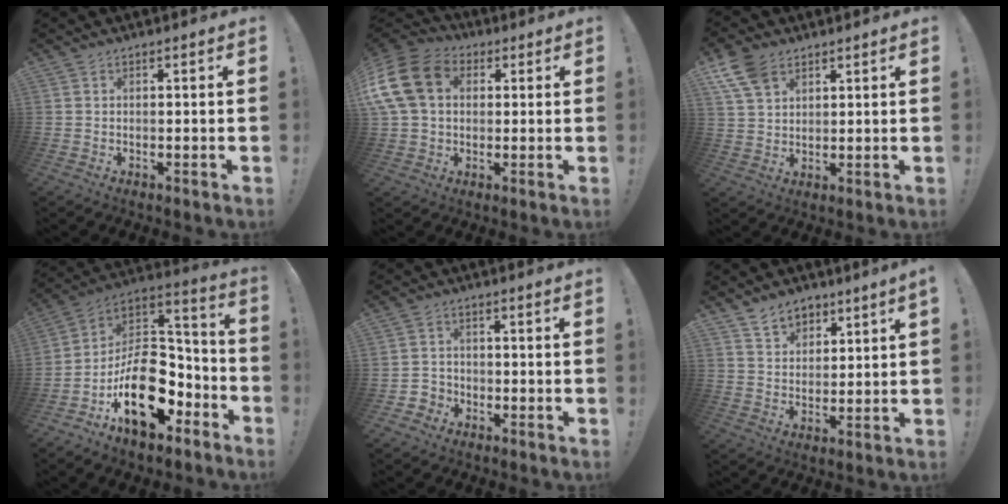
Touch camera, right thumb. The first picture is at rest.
{"total": 17.3, "force": [3.5, 13.1, 10.7], "torque": [-0.209, 0.005, 0.068]}
{"total": 9.1, "force": [5.4, 5.7, 4.6], "torque": [-0.098, -0.017, 0.108]}
{"total": 22.2, "force": [-7.7, 14.4, 15.0], "torque": [-0.230, 0.050, -0.109]}
{"total": 3.6, "force": [-1.8, 3.0, 0.9], "torque": [-0.021, 0.007, -0.033]}
{"total": 6.6, "force": [5.5, 3.2, 1.6], "torque": [-0.030, -0.037, 0.103]}